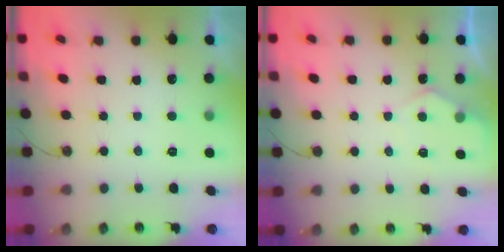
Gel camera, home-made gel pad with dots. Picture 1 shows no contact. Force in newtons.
{"total": 5.1, "press": 5.0, "slide": 0.7}